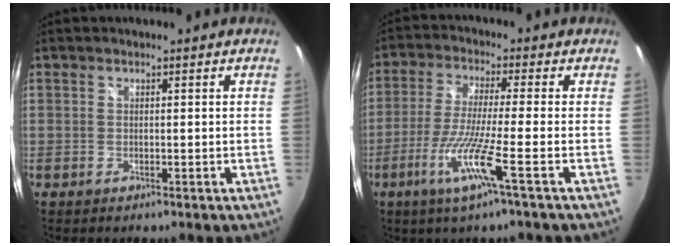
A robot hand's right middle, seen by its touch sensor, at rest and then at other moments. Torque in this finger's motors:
{"motor_torque": [1.73, -0.41, 0.46, 0.17]}